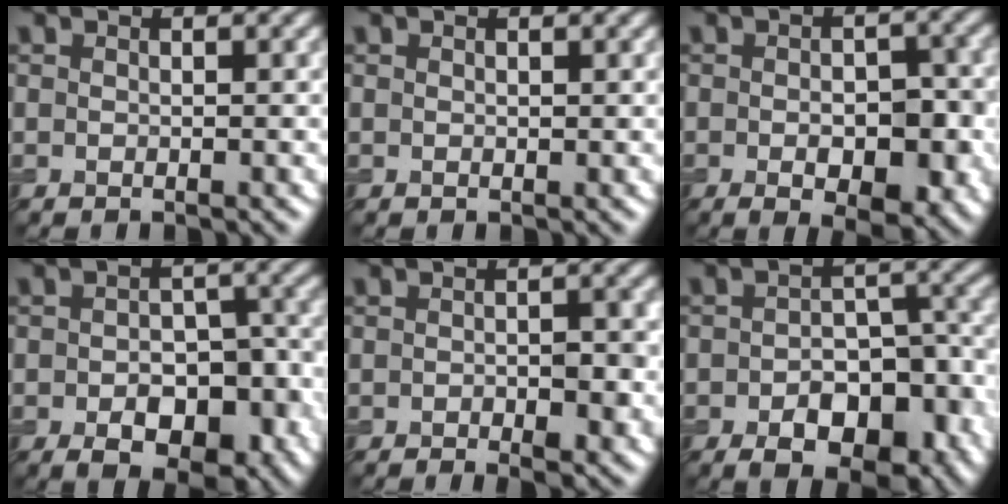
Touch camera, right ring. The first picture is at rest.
{"total": 0.0}
{"total": 5.6, "force": [-2.0, 2.5, 4.6], "torque": [-0.076, 0.001, -0.013]}
{"total": 7.7, "force": [-3.6, 4.3, 5.3], "torque": [-0.086, -0.004, -0.035]}
{"total": 2.8, "force": [-1.3, 0.6, 2.4], "torque": [-0.055, -0.001, -0.007]}
{"total": 9.3, "force": [-4.7, 5.1, 6.3], "torque": [-0.106, -0.006, -0.049]}